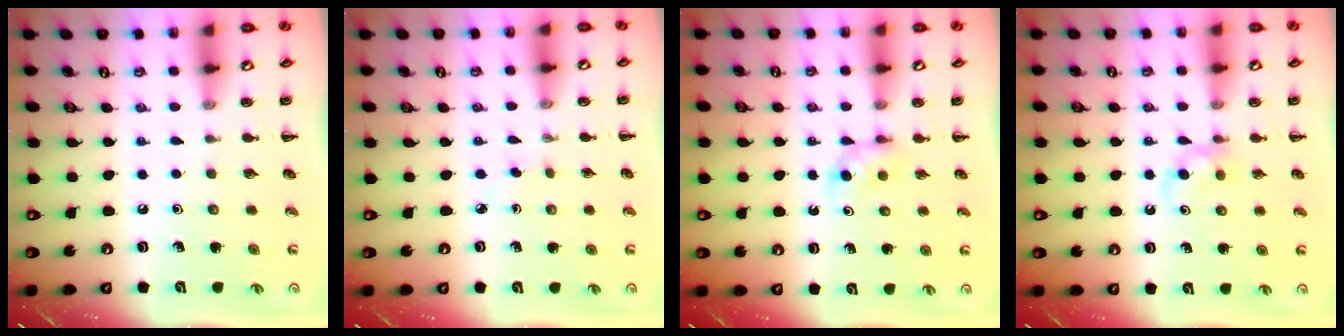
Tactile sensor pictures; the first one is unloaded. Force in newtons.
{"total": 1.7, "press": 1.5, "slide": 0.8}
{"total": 2.9, "press": 2.6, "slide": 1.2}
{"total": 4.2, "press": 3.9, "slide": 1.4}